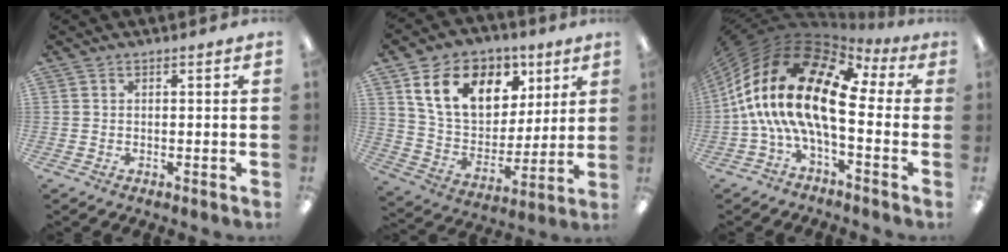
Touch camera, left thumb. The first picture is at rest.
{"total": 17.4, "force": [8.4, 11.9, 9.5], "torque": [-0.171, -0.015, 0.157]}
{"total": 20.2, "force": [0.5, 9.5, 17.8], "torque": [-0.374, -0.020, 0.011]}